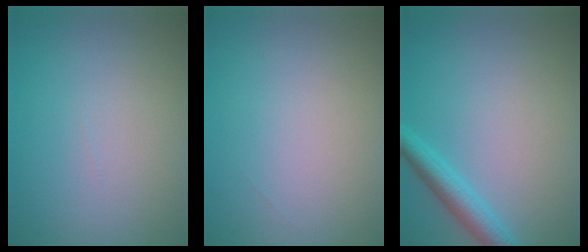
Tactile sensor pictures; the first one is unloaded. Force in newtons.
{"total": 0.0}
{"total": 2.9, "press": 2.9, "slide": 0.1}